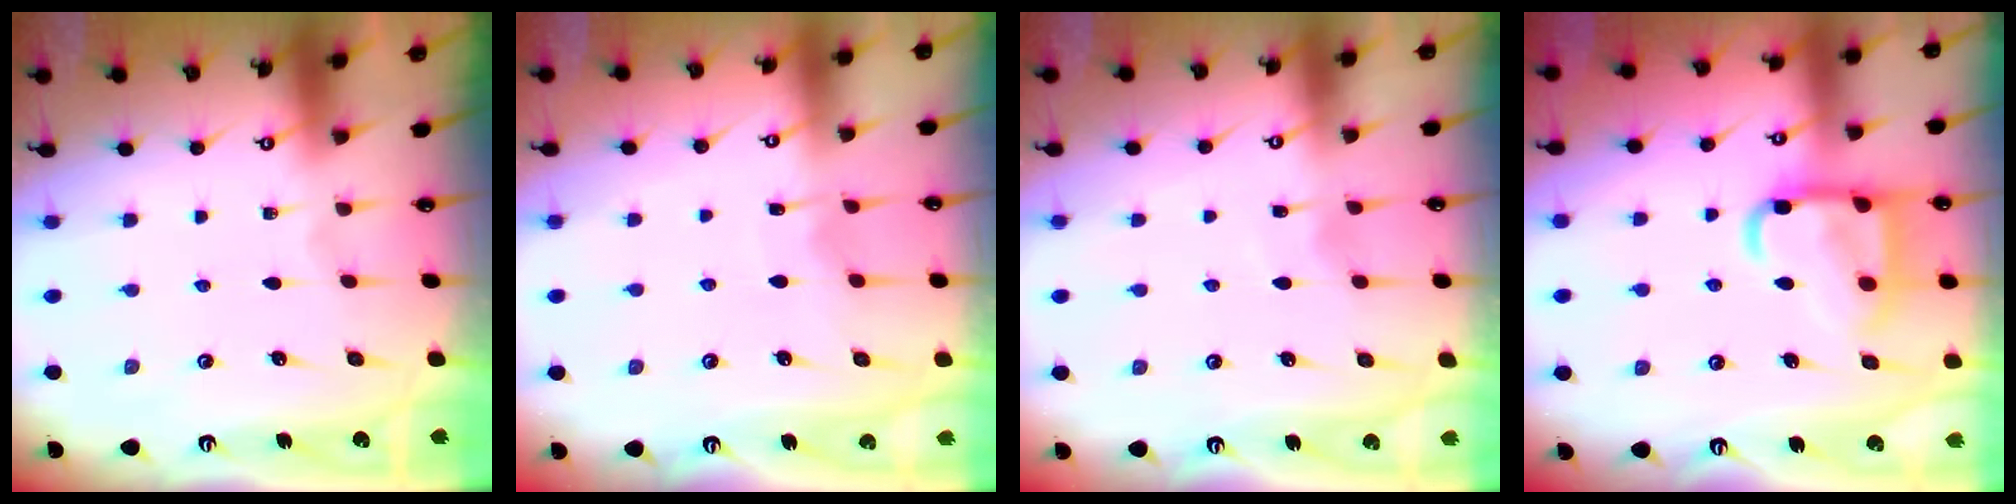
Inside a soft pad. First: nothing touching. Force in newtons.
{"total": 4.8, "press": 4.8, "slide": 0.6}
{"total": 4.1, "press": 4.1, "slide": 0.3}
{"total": 16.5, "press": 16.4, "slide": 1.5}